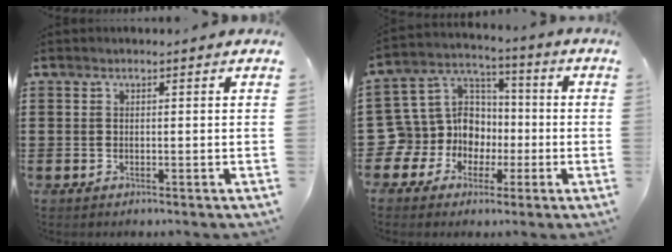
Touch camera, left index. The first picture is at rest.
{"total": 10.7, "force": [-1.3, 10.1, 3.3], "torque": [-0.123, -0.003, -0.018]}